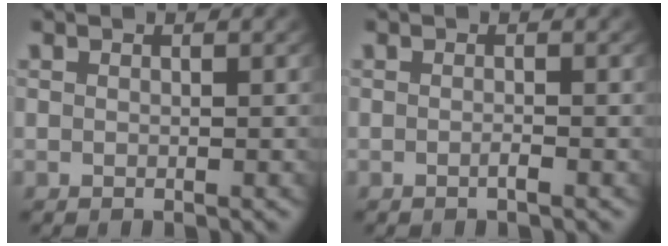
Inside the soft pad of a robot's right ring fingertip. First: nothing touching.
{"total": 0.6, "force": [-0.5, -0.1, 0.3], "torque": [-0.011, -0.001, -0.010]}